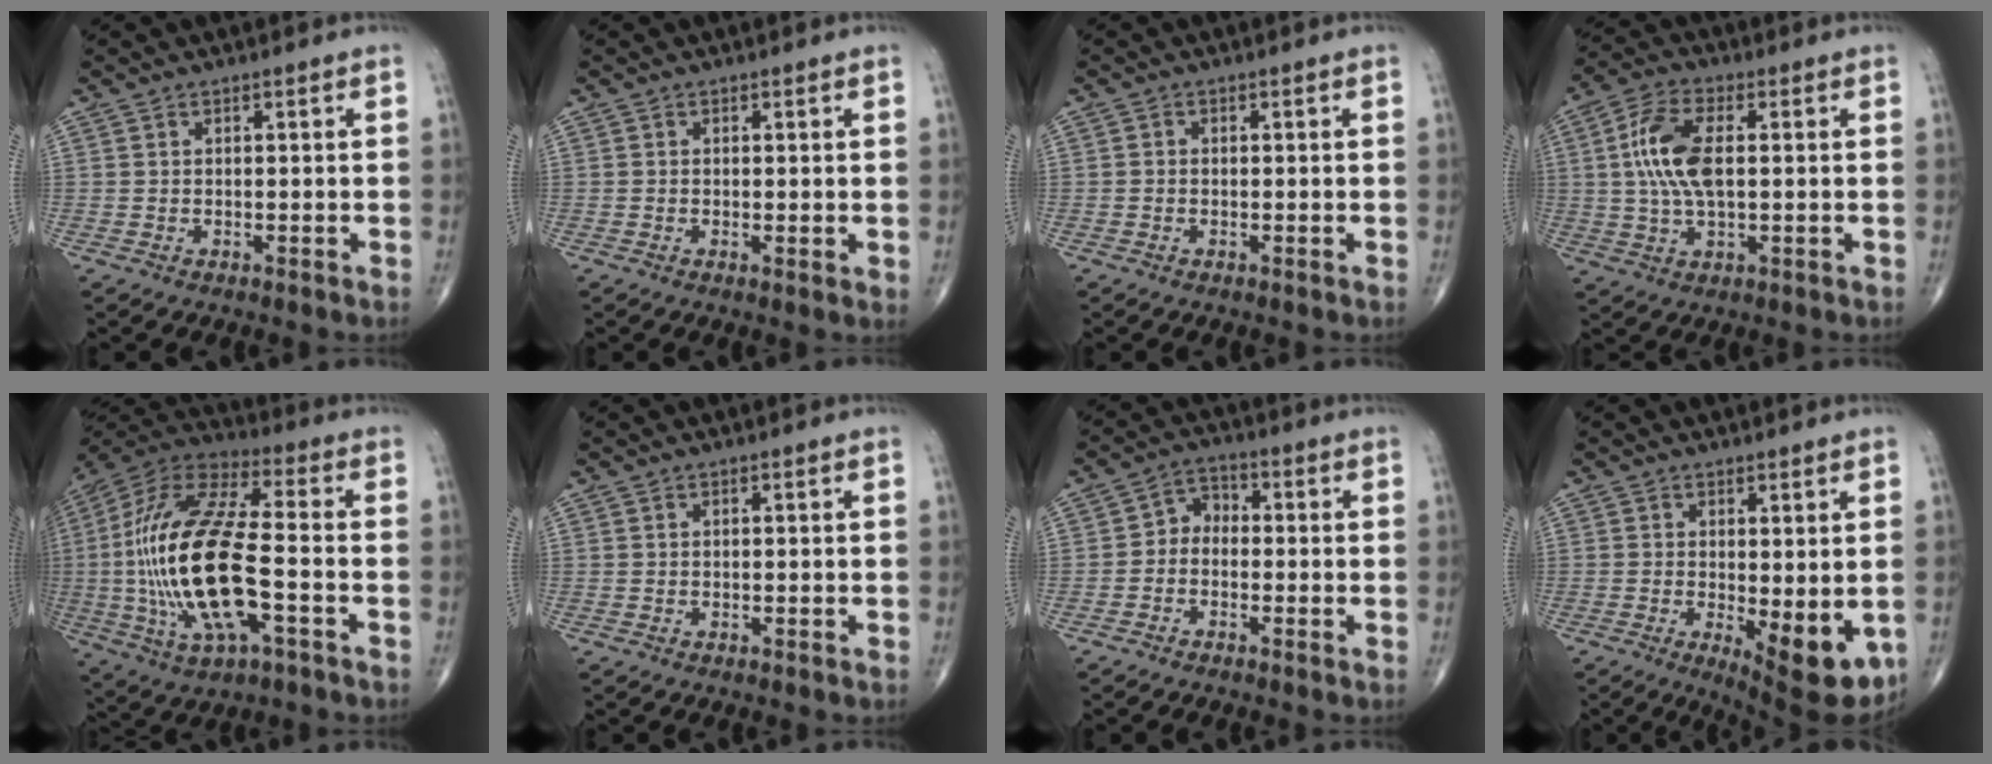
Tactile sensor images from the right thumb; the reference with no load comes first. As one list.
[{"total": 1.2, "force": [0.1, 0.4, 1.2], "torque": [-0.022, -0.006, -0.003]}, {"total": 0.6, "force": [-0.2, 0.5, 0.2], "torque": [-0.002, 0.001, -0.008]}, {"total": 10.8, "force": [1.2, 5.1, 9.5], "torque": [-0.201, 0.010, 0.021]}, {"total": 24.9, "force": [-3.8, 9.0, 22.9], "torque": [-0.498, 0.020, -0.062]}, {"total": 0.0}, {"total": 4.2, "force": [-1.0, 3.3, 2.5], "torque": [-0.023, 0.023, -0.035]}, {"total": 10.5, "force": [-2.2, 4.0, 9.5], "torque": [-0.118, -0.024, -0.018]}]